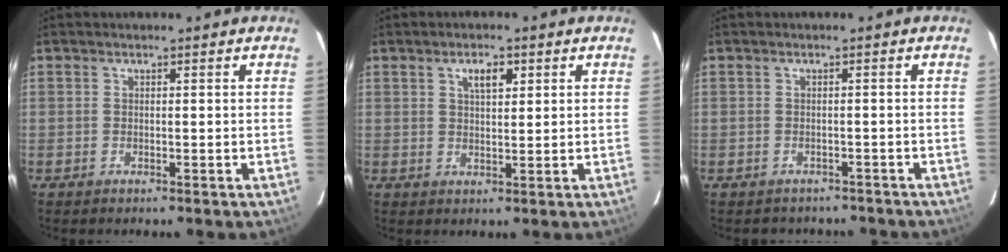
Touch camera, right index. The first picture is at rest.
{"total": 3.8, "force": [1.7, 1.5, 3.0], "torque": [-0.049, 0.008, 0.030]}
{"total": 5.0, "force": [-4.3, 2.4, 1.0], "torque": [-0.011, 0.002, -0.045]}